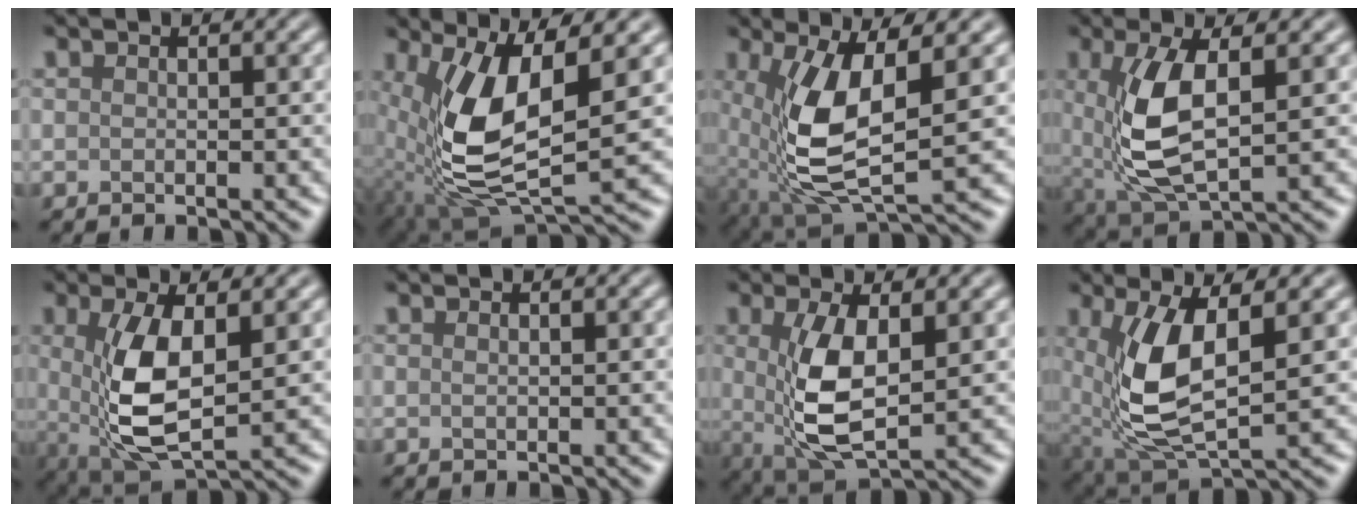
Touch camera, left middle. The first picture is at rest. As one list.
[{"total": 10.8, "force": [0.9, 4.4, 9.8], "torque": [-0.212, -0.017, 0.021]}, {"total": 8.9, "force": [0.4, 3.6, 8.2], "torque": [-0.189, -0.016, 0.015]}, {"total": 6.7, "force": [0.4, 2.6, 6.1], "torque": [-0.142, -0.012, 0.016]}, {"total": 6.9, "force": [0.3, 2.7, 6.3], "torque": [-0.140, -0.014, 0.011]}, {"total": 0.7, "force": [0.3, 0.3, 0.5], "torque": [-0.001, -0.004, -0.001]}, {"total": 6.2, "force": [0.3, 2.3, 5.8], "torque": [-0.129, -0.015, 0.013]}, {"total": 8.3, "force": [1.0, 3.6, 7.4], "torque": [-0.175, -0.014, 0.026]}]